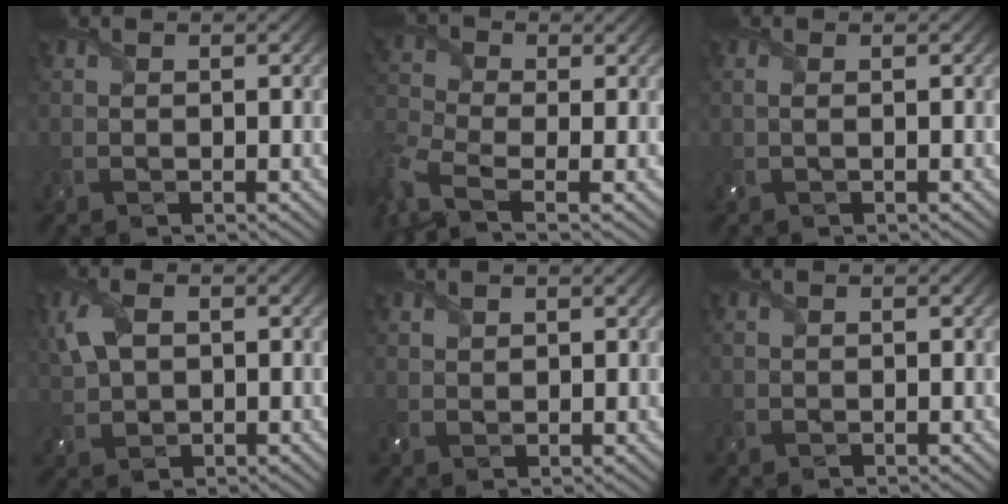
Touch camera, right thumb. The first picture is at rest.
{"total": 7.3, "force": [-4.1, 3.2, 5.2], "torque": [-0.134, -0.023, -0.096]}
{"total": 0.7, "force": [0.1, 0.1, 0.7], "torque": [-0.020, 0.002, 0.000]}
{"total": 5.2, "force": [1.5, 3.2, 3.8], "torque": [-0.102, 0.008, 0.026]}
{"total": 1.2, "force": [1.0, 0.6, 0.3], "torque": [-0.014, 0.002, 0.025]}
{"total": 0.0}